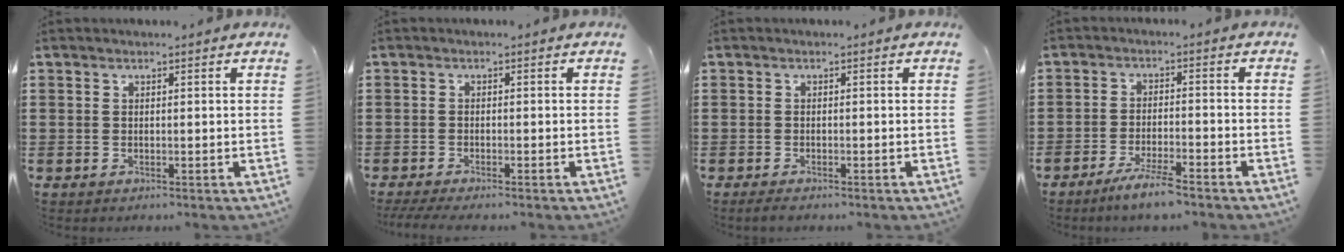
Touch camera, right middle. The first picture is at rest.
{"total": 1.5, "force": [-1.4, 0.0, 0.7], "torque": [-0.021, -0.007, -0.027]}
{"total": 0.9, "force": [-0.8, 0.1, 0.3], "torque": [-0.009, -0.008, -0.014]}
{"total": 4.4, "force": [-3.6, 0.1, 2.5], "torque": [-0.053, -0.006, -0.069]}